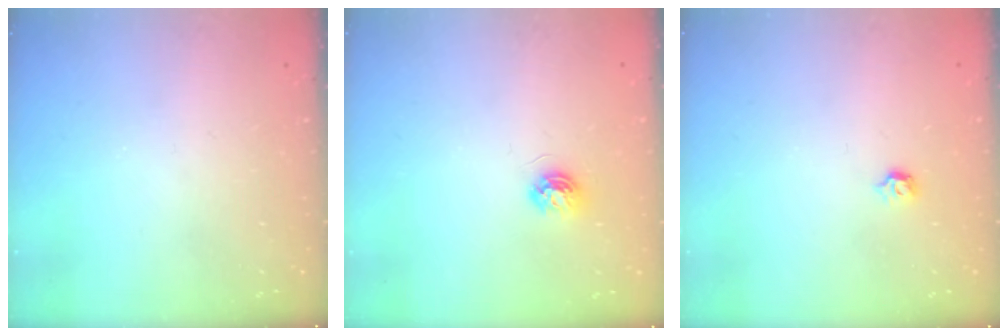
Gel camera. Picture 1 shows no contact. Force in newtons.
{"total": 4.8, "press": 4.8, "slide": 0.6}
{"total": 3.2, "press": 3.1, "slide": 0.7}